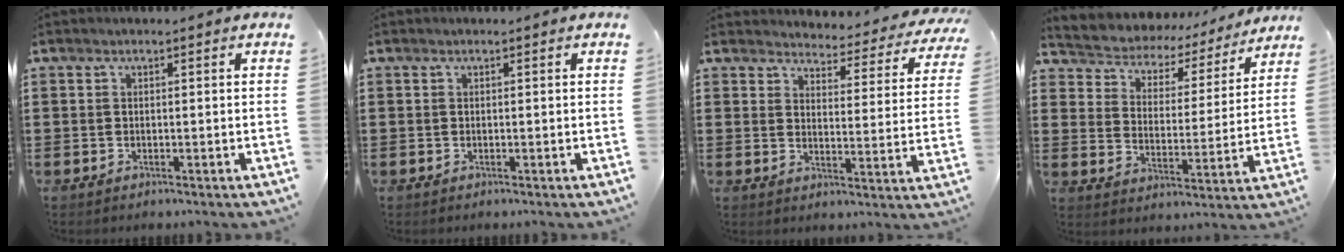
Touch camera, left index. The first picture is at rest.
{"total": 0.0}
{"total": 3.8, "force": [3.7, 0.4, 0.5], "torque": [-0.026, -0.034, 0.059]}
{"total": 3.4, "force": [3.2, 1.2, 0.1], "torque": [-0.027, -0.028, 0.044]}